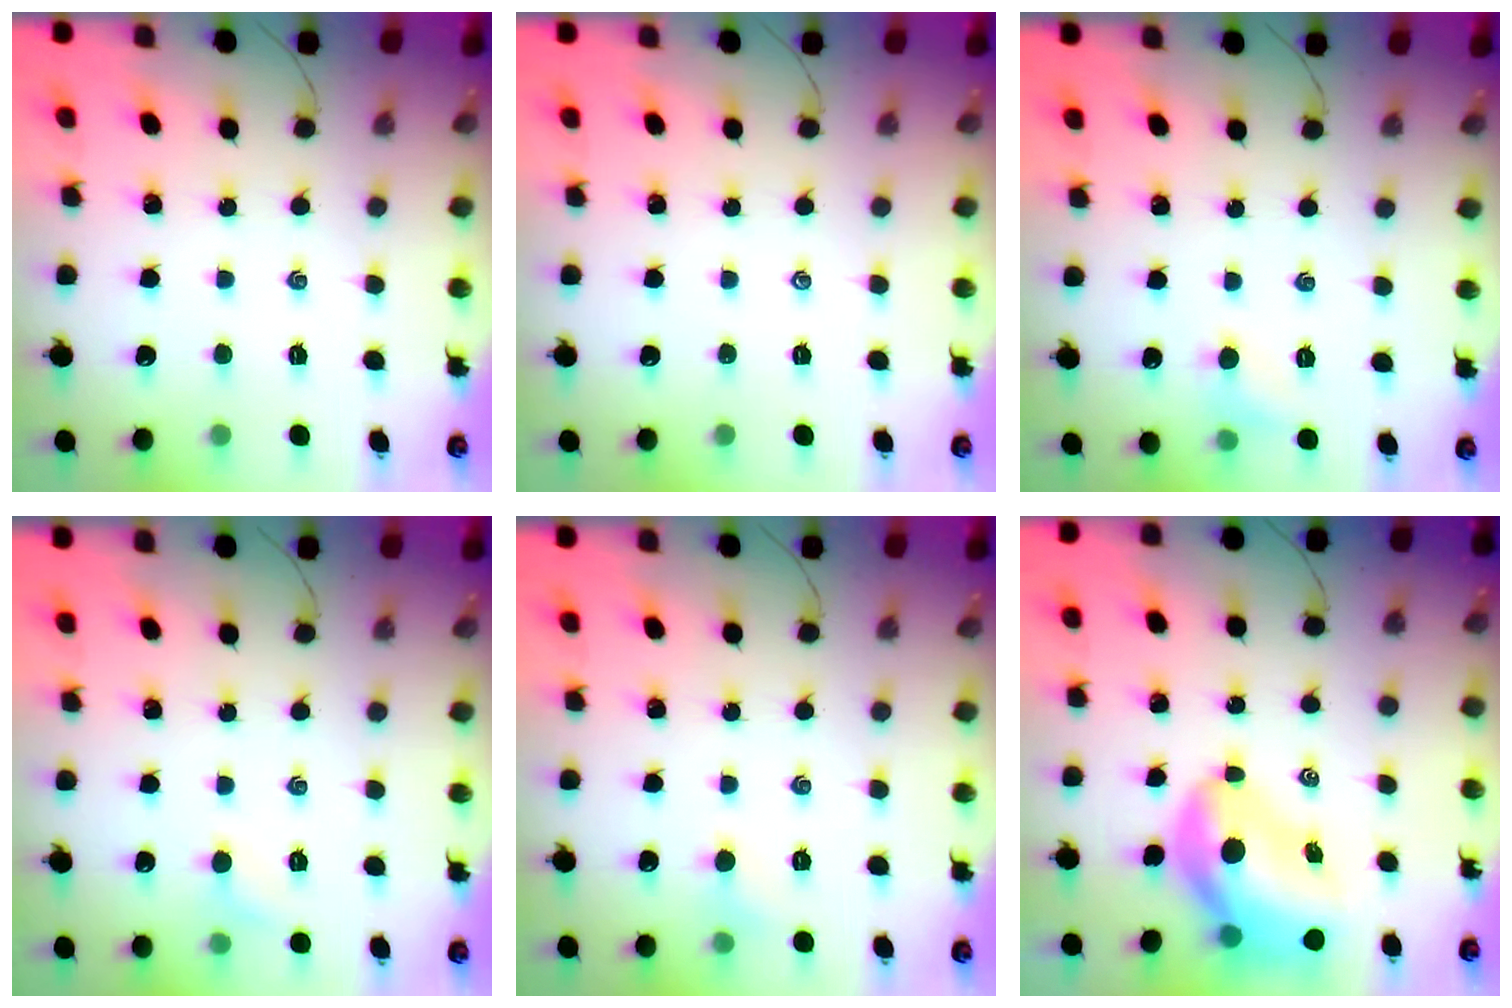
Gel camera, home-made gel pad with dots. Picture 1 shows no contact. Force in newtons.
{"total": 0.0}
{"total": 5.8, "press": 5.5, "slide": 1.7}
{"total": 4.2, "press": 4.0, "slide": 1.2}
{"total": 4.8, "press": 4.6, "slide": 1.5}
{"total": 12.3, "press": 11.7, "slide": 3.9}